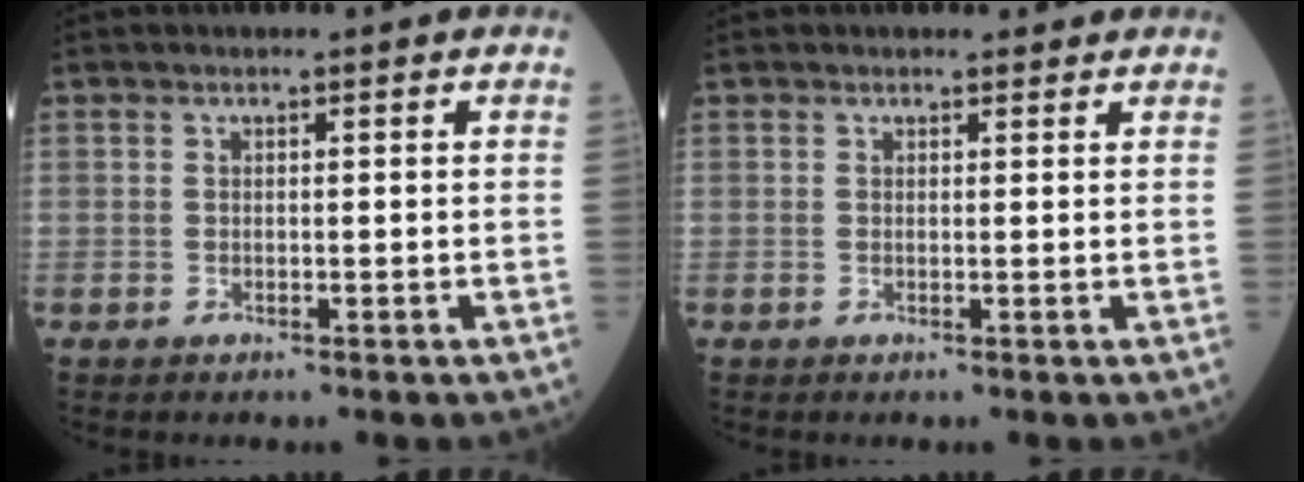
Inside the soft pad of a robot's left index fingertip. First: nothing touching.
{"total": 1.4, "force": [1.2, 0.7, 0.1], "torque": [-0.004, 0.004, 0.011]}